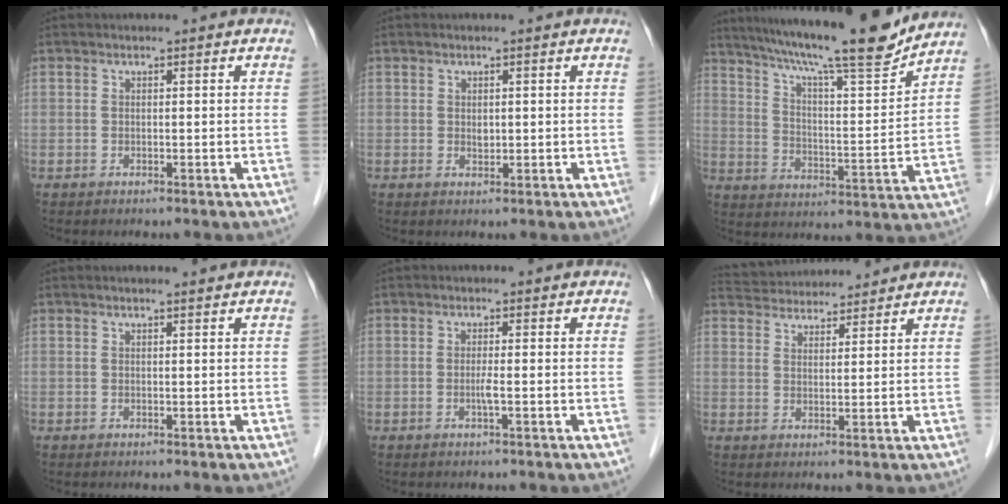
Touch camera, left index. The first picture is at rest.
{"total": 1.0, "force": [0.2, 0.6, 0.7], "torque": [-0.012, -0.001, 0.006]}
{"total": 19.4, "force": [16.7, 0.7, 9.9], "torque": [-0.163, -0.003, 0.251]}
{"total": 1.1, "force": [1.0, -0.1, 0.5], "torque": [-0.011, 0.005, 0.019]}
{"total": 1.3, "force": [-0.4, -0.3, 1.2], "torque": [-0.027, -0.002, -0.008]}
{"total": 9.8, "force": [9.4, 1.7, 1.9], "torque": [-0.035, 0.033, 0.146]}